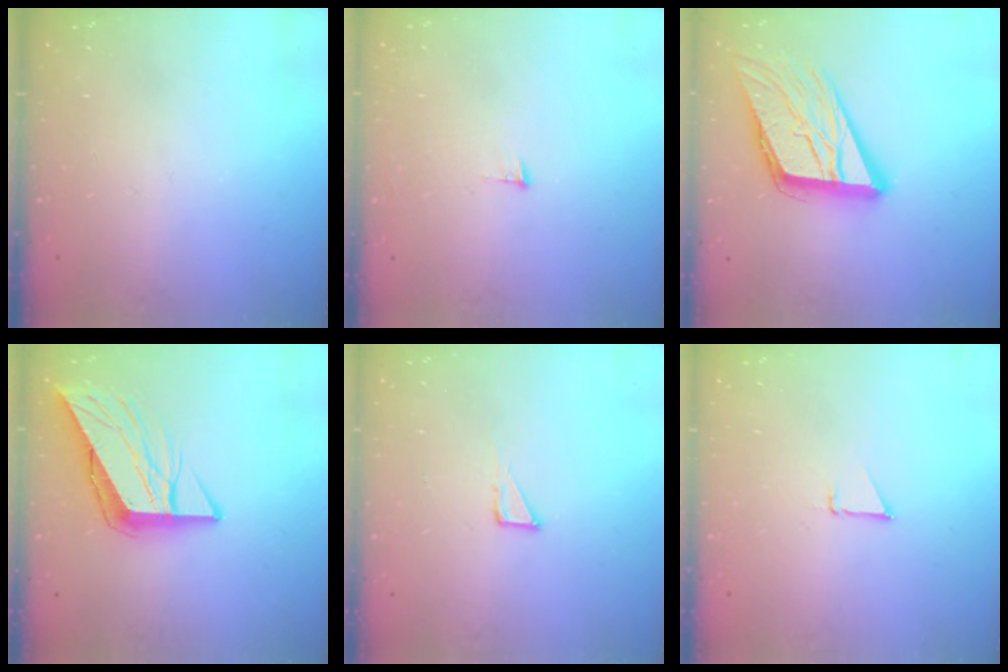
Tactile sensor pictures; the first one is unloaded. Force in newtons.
{"total": 4.5, "press": 4.5, "slide": 0.3}
{"total": 17.7, "press": 17.6, "slide": 2.1}
{"total": 10.2, "press": 10.1, "slide": 1.3}
{"total": 2.8, "press": 2.8, "slide": 0.2}
{"total": 0.8, "press": 0.8, "slide": 0.1}